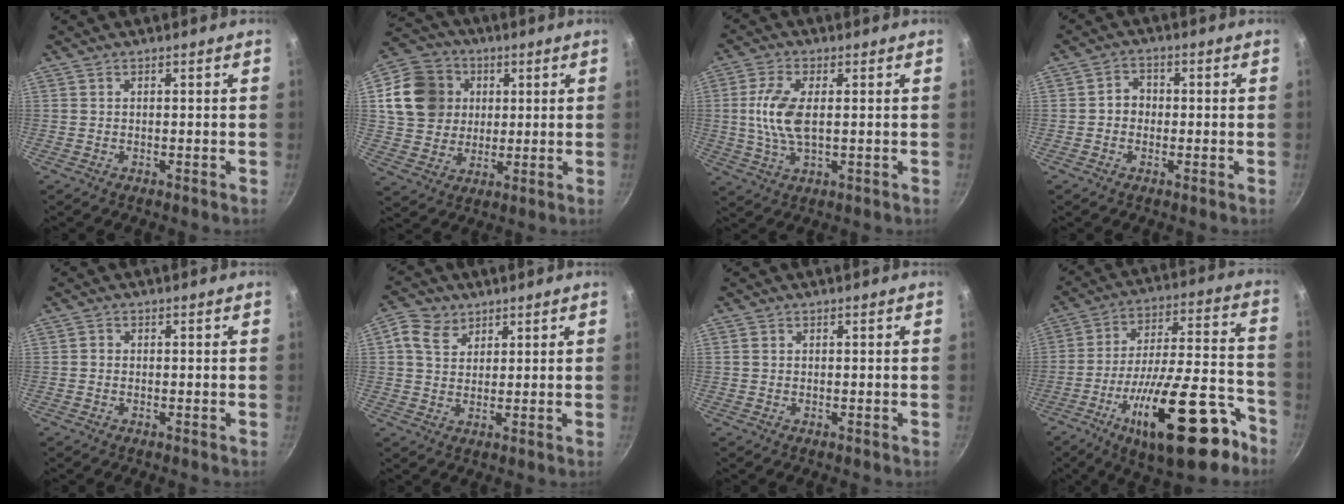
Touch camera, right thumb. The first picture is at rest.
{"total": 14.2, "force": [3.4, 12.4, 6.0], "torque": [-0.091, 0.010, 0.061]}
{"total": 8.7, "force": [0.8, 4.1, 7.7], "torque": [-0.160, 0.003, 0.013]}
{"total": 3.4, "force": [-0.4, 3.1, 1.5], "torque": [-0.003, 0.012, -0.012]}
{"total": 0.7, "force": [-0.2, 0.7, 0.2], "torque": [-0.003, 0.003, -0.005]}
{"total": 6.0, "force": [2.8, 4.5, 2.6], "torque": [-0.031, -0.004, 0.046]}
{"total": 0.7, "force": [0.1, 0.6, 0.3], "torque": [-0.004, 0.003, 0.000]}
{"total": 25.5, "force": [-13.3, 9.1, 19.7], "torque": [-0.266, 0.072, -0.205]}